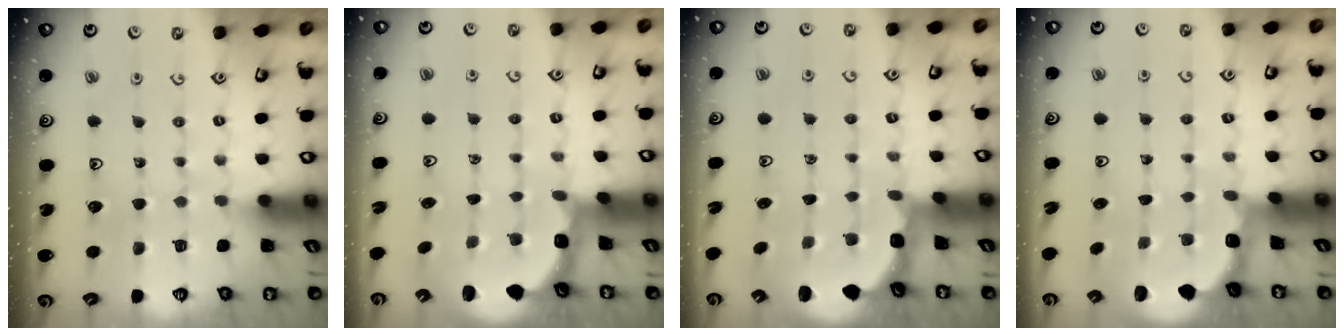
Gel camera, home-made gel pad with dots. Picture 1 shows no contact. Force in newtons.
{"total": 2.8, "press": 2.3, "slide": 1.7}
{"total": 2.4, "press": 1.7, "slide": 1.7}
{"total": 1.9, "press": 1.7, "slide": 0.8}